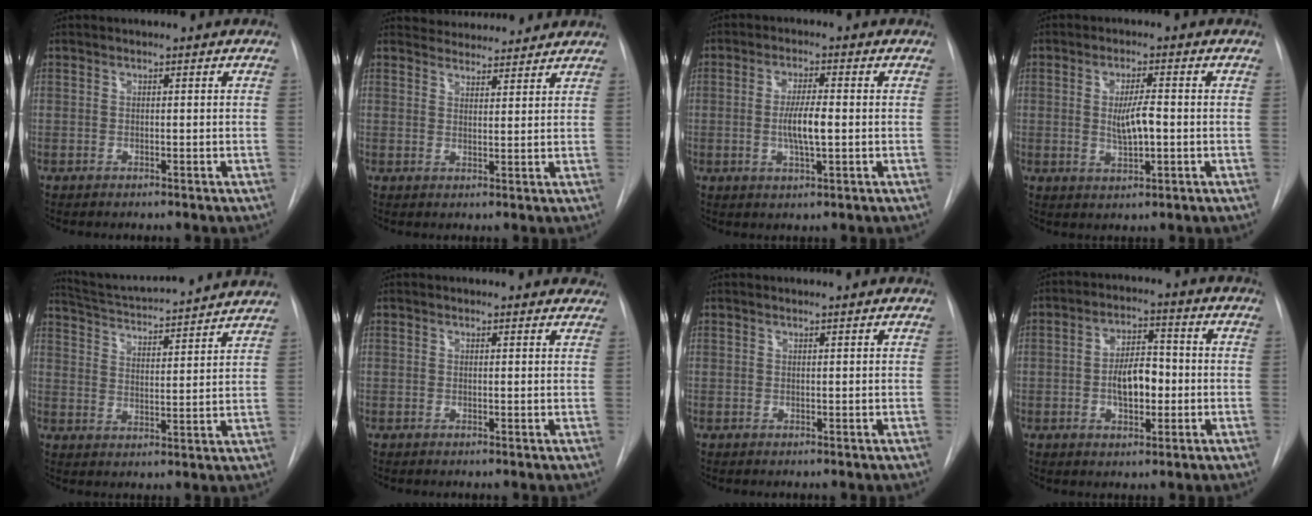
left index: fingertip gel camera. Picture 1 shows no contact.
{"total": 8.0, "force": [7.6, 1.9, 1.2], "torque": [-0.011, 0.012, 0.096]}
{"total": 5.3, "force": [-0.8, 1.0, 5.2], "torque": [-0.102, -0.007, -0.016]}
{"total": 4.8, "force": [-0.5, 1.2, 4.6], "torque": [-0.083, -0.005, -0.007]}
{"total": 18.8, "force": [17.7, 0.7, 6.5], "torque": [-0.110, -0.005, 0.246]}
{"total": 6.2, "force": [5.7, 2.2, 1.0], "torque": [0.012, 0.004, 0.039]}
{"total": 1.2, "force": [1.2, -0.1, 0.2], "torque": [-0.010, 0.003, 0.016]}
{"total": 7.0, "force": [-1.3, 3.4, 5.9], "torque": [-0.105, 0.009, -0.023]}